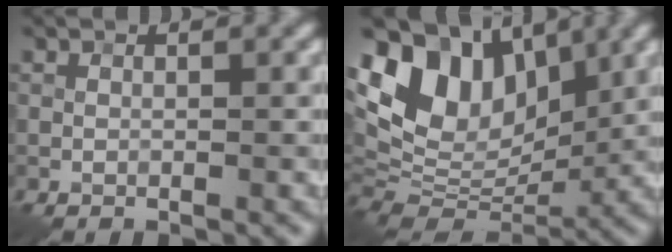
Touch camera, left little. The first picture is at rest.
{"total": 11.8, "force": [4.6, 7.9, 7.5], "torque": [-0.144, 0.016, 0.080]}